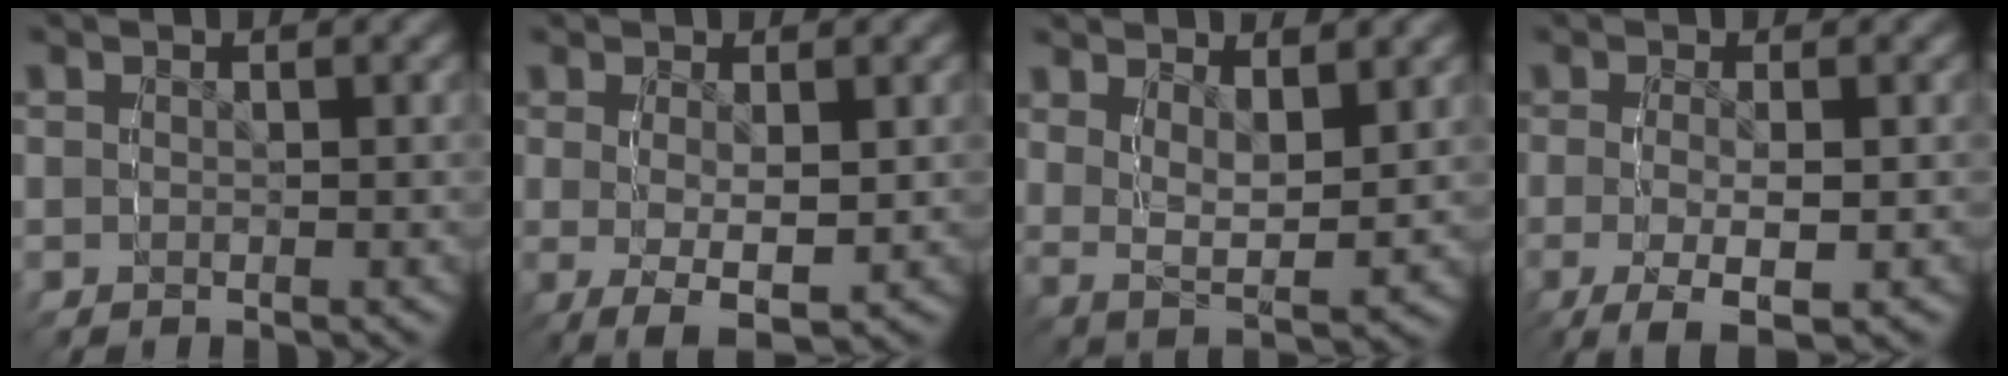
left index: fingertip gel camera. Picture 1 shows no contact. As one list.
[{"total": 5.0, "force": [-1.5, 1.9, 4.3], "torque": [-0.082, -0.024, -0.005]}, {"total": 5.0, "force": [2.0, 2.7, 3.8], "torque": [-0.075, -0.010, 0.033]}, {"total": 5.0, "force": [-2.4, 1.5, 4.2], "torque": [-0.085, -0.024, -0.021]}]